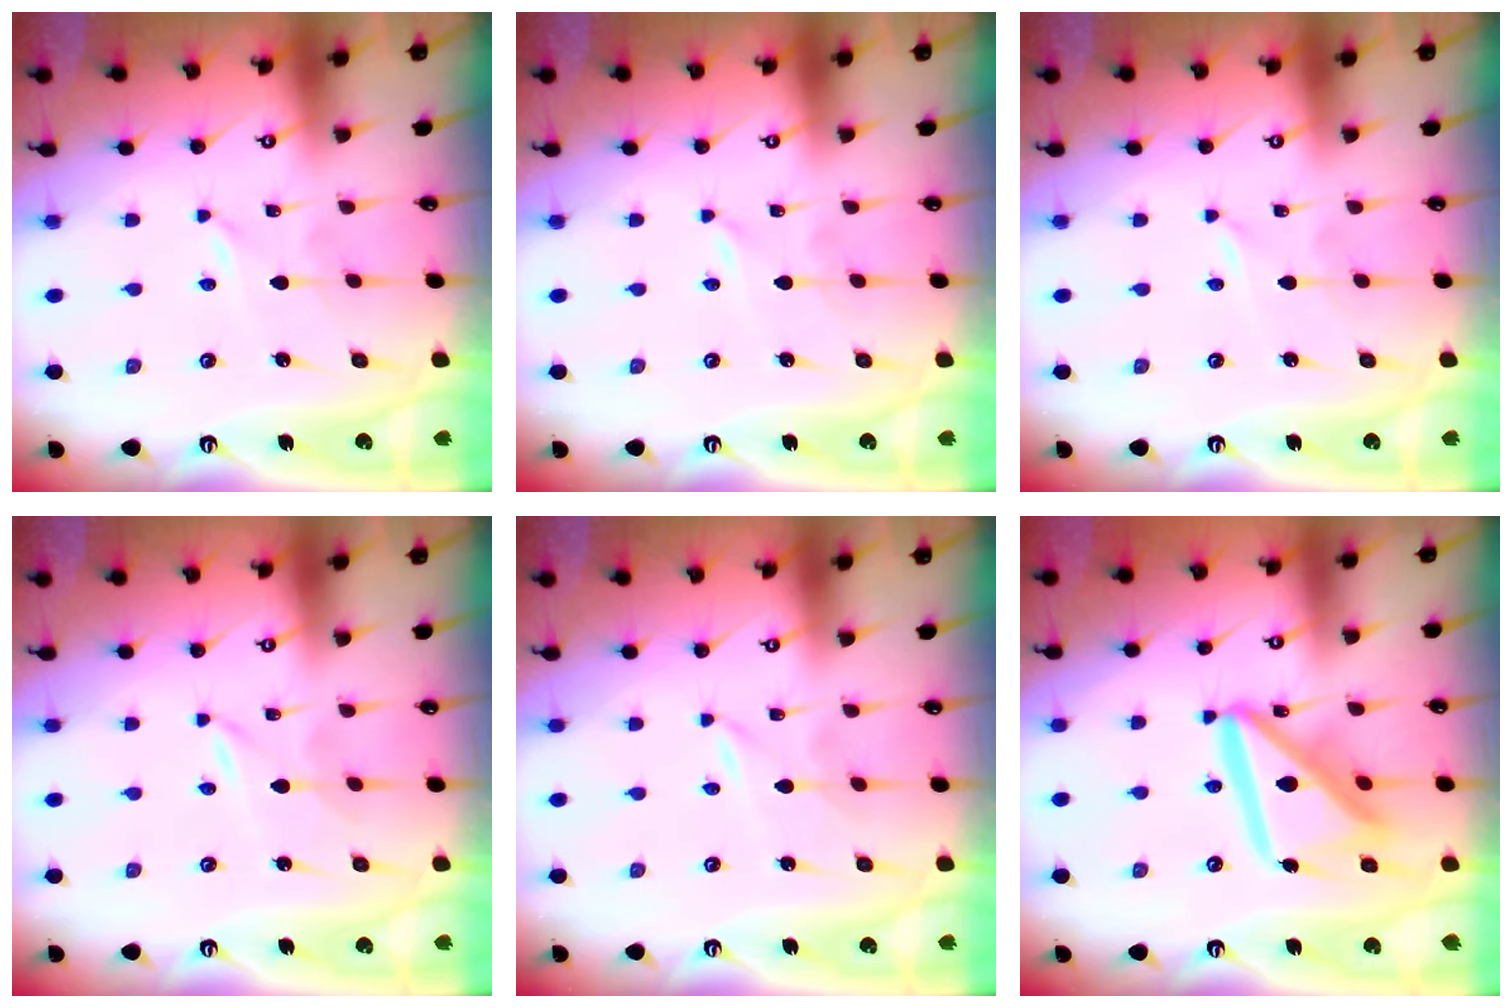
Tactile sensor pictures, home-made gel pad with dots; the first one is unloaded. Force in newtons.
{"total": 0.0}
{"total": 0.0}
{"total": 0.0}
{"total": 0.0}
{"total": 17.3, "press": 17.1, "slide": 2.0}